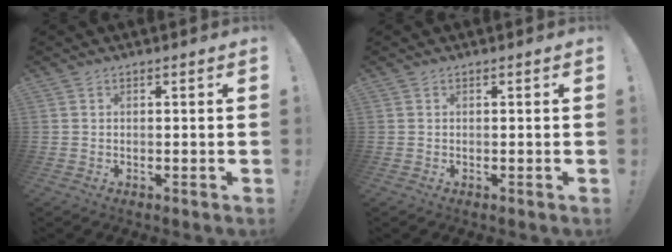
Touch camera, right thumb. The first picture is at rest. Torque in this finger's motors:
{"motor_torque": [0.00, 0.00, -0.03, 0.03, 0.00]}